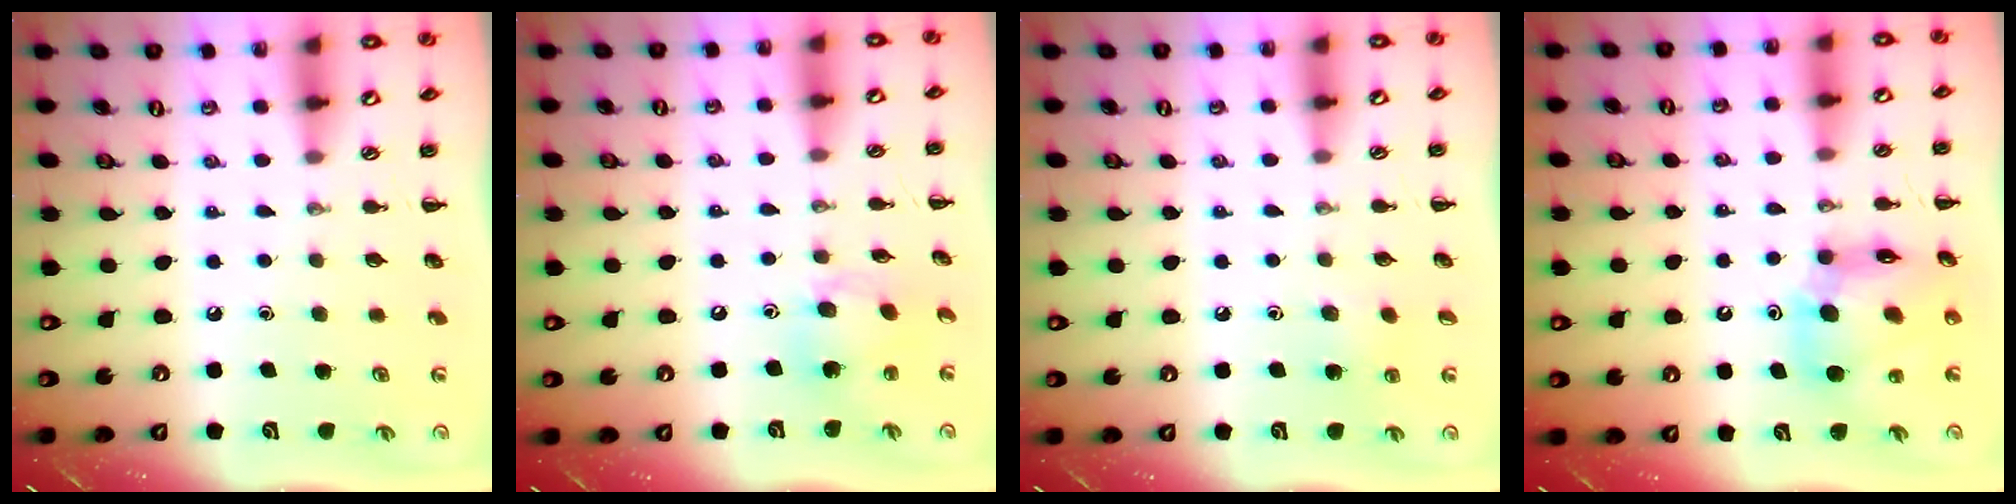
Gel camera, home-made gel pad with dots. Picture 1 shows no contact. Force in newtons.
{"total": 11.1, "press": 10.7, "slide": 2.6}
{"total": 5.8, "press": 5.5, "slide": 1.7}
{"total": 11.4, "press": 10.9, "slide": 3.3}